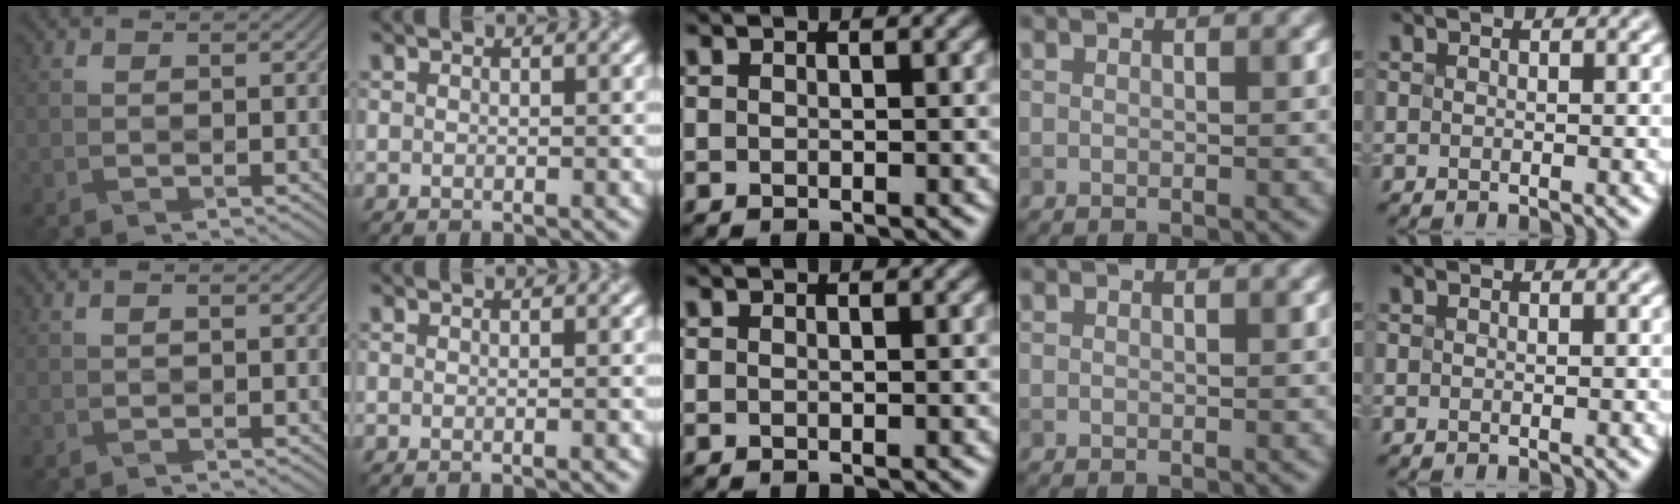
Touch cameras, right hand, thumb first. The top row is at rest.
{"thumb": {"total": 0.5, "force": [0.1, 0.1, 0.5], "torque": [-0.008, 0.003, 0.002]}, "index": {"total": 1.1, "force": [-0.3, 0.5, 0.9], "torque": [0.000, 0.002, -0.009]}}